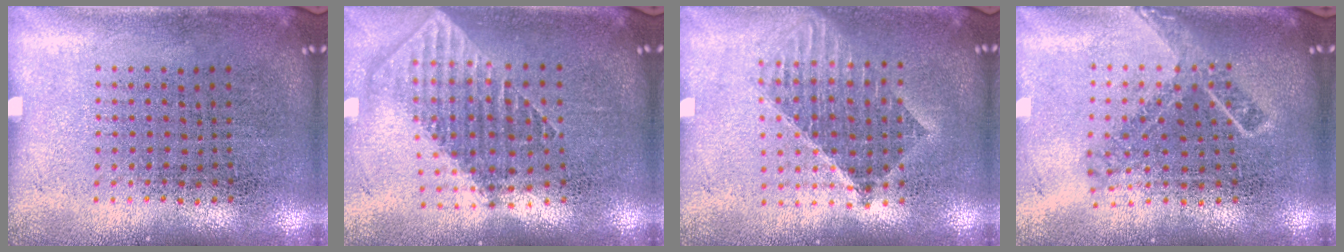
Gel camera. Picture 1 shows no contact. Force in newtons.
{"total": 1.8, "press": 1.5, "slide": 1.1}
{"total": 1.5, "press": 1.3, "slide": 0.8}
{"total": 1.8, "press": 1.3, "slide": 1.3}